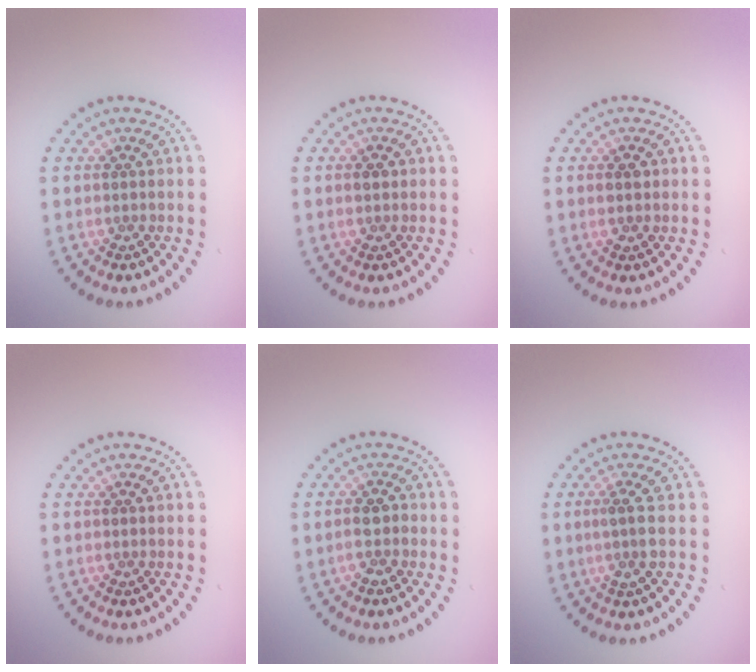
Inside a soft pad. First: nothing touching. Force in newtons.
{"total": 1.4, "press": 1.4, "slide": 0.2}
{"total": 1.3, "press": 1.3, "slide": 0.1}
{"total": 0.0}
{"total": 1.8, "press": 1.6, "slide": 0.7}
{"total": 2.0, "press": 1.4, "slide": 1.3}